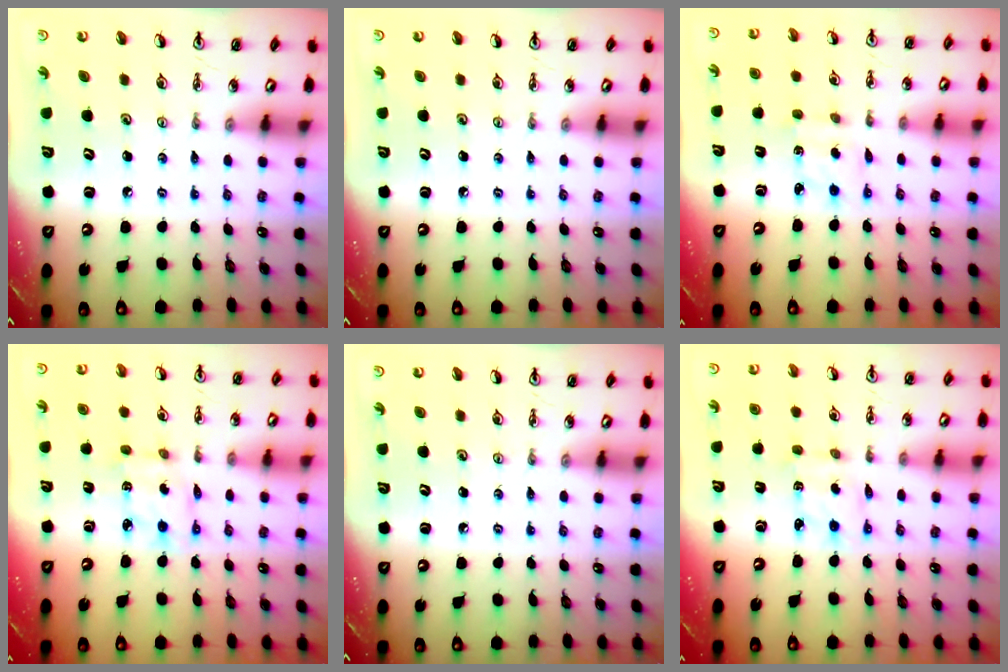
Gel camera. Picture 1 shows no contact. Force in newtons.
{"total": 0.0}
{"total": 1.8, "press": 1.7, "slide": 0.6}
{"total": 3.5, "press": 3.5, "slide": 0.3}
{"total": 0.0}
{"total": 2.0, "press": 1.9, "slide": 0.8}